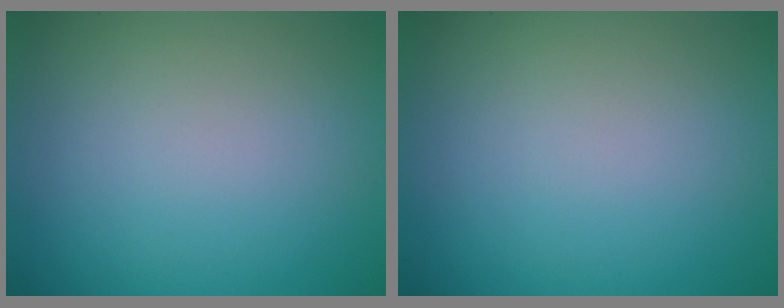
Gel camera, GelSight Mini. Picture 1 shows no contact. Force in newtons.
{"total": 0.0}